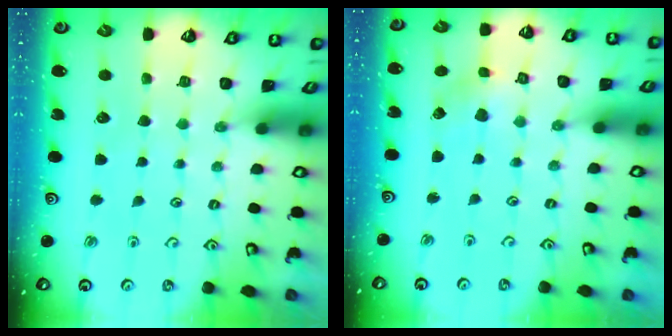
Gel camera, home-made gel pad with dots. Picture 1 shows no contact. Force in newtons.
{"total": 2.4, "press": 2.4, "slide": 0.2}